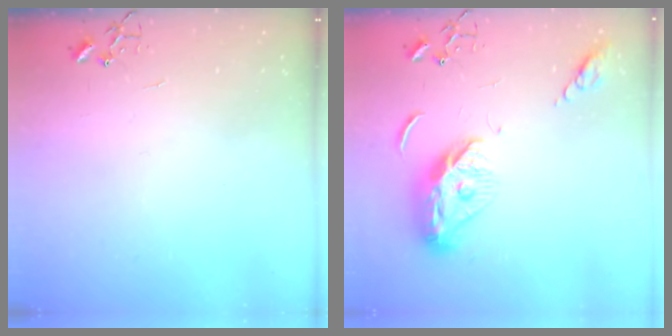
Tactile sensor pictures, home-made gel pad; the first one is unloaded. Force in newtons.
{"total": 13.1, "press": 13.0, "slide": 1.3}